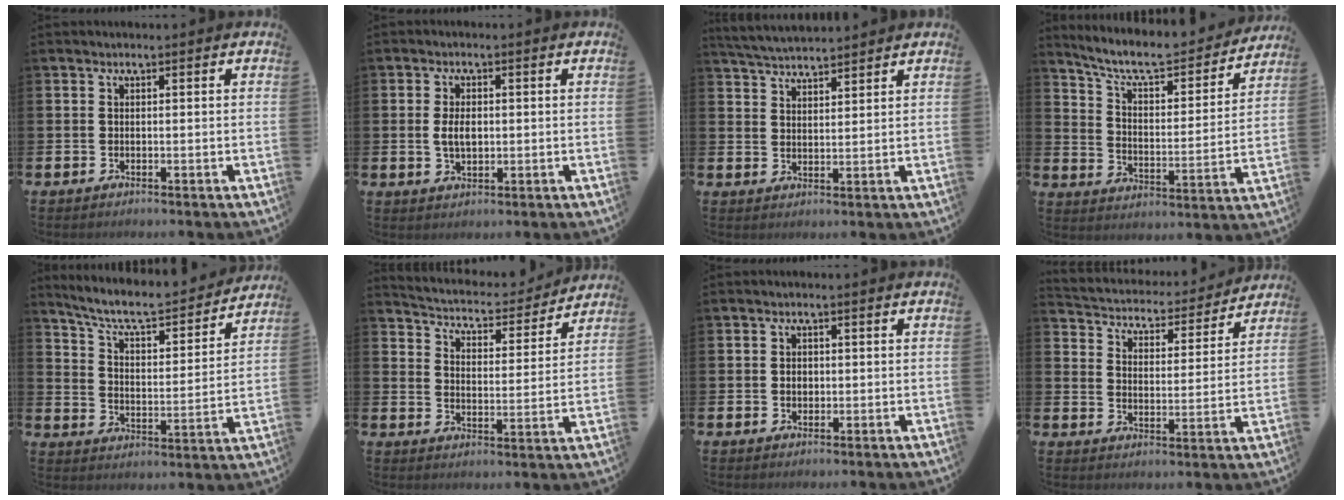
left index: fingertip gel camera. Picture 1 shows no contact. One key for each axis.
{"total": 3.6, "fx": 0.2, "fy": 2.1, "fz": 2.9, "tx": -0.036, "ty": 0.000, "tz": -0.002}
{"total": 4.2, "fx": 4.2, "fy": 0.2, "fz": 0.4, "tx": -0.025, "ty": -0.021, "tz": 0.077}
{"total": 8.1, "fx": 7.3, "fy": 2.0, "fz": 2.9, "tx": -0.086, "ty": -0.053, "tz": 0.123}
{"total": 7.6, "fx": 6.8, "fy": 1.5, "fz": 2.8, "tx": -0.081, "ty": -0.049, "tz": 0.113}
{"total": 5.0, "fx": 4.9, "fy": 1.2, "fz": 0.5, "tx": -0.033, "ty": -0.047, "tz": 0.078}
{"total": 1.6, "fx": 0.1, "fy": 1.3, "fz": 0.9, "tx": -0.005, "ty": 0.003, "tz": -0.004}
{"total": 4.6, "fx": 4.4, "fy": 1.2, "fz": 0.2, "tx": -0.036, "ty": -0.042, "tz": 0.070}